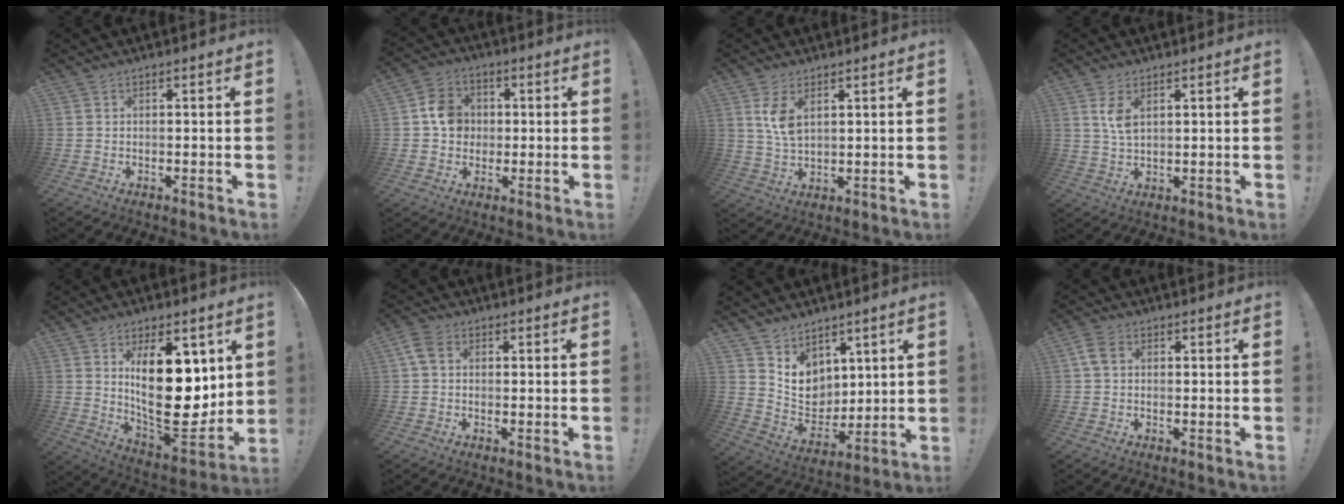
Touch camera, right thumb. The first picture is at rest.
{"total": 9.6, "force": [0.7, 8.8, 4.0], "torque": [-0.046, 0.014, 0.020]}
{"total": 6.7, "force": [3.2, 3.3, 4.9], "torque": [-0.091, -0.021, 0.051]}
{"total": 5.2, "force": [2.4, 2.5, 3.8], "torque": [-0.057, -0.013, 0.039]}
{"total": 22.9, "force": [4.9, 11.2, 19.4], "torque": [-0.319, -0.048, 0.089]}
{"total": 4.8, "force": [1.4, 3.3, 3.2], "torque": [-0.066, 0.006, 0.029]}
{"total": 9.1, "force": [6.0, 6.6, 1.7], "torque": [-0.038, -0.063, 0.128]}
{"total": 4.5, "force": [1.3, 3.0, 3.1], "torque": [-0.049, 0.005, 0.026]}